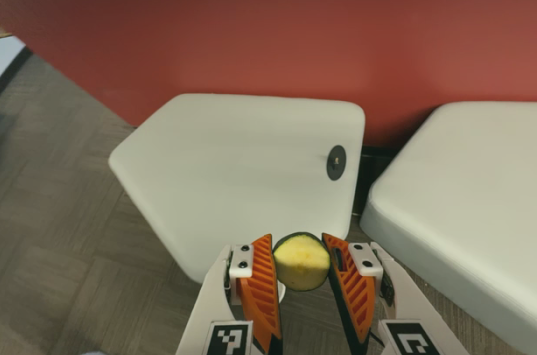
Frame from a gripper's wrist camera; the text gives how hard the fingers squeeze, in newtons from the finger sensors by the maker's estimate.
{"total": 11.0, "left": 11.1, "right": 11.0}